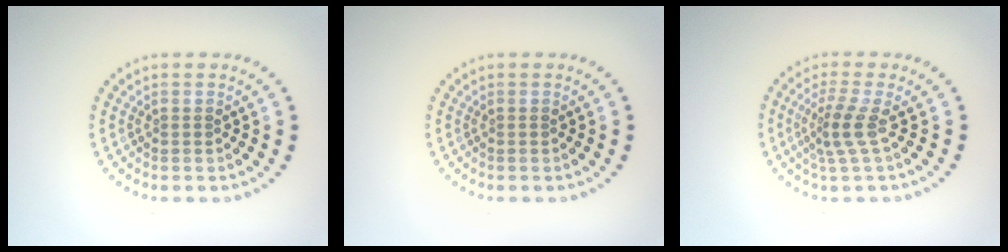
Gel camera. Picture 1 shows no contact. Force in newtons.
{"total": 0.0}
{"total": 2.5, "press": 1.8, "slide": 1.7}